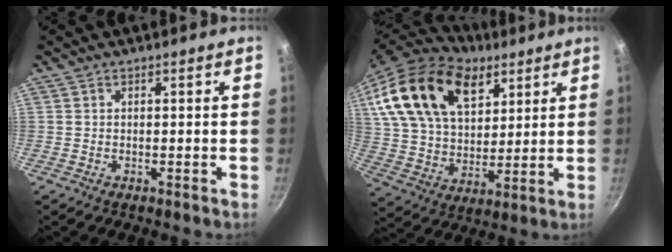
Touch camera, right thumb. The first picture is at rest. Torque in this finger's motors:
{"motor_torque": [-1.41, 2.67, 0.31, 0.52, 0.60]}